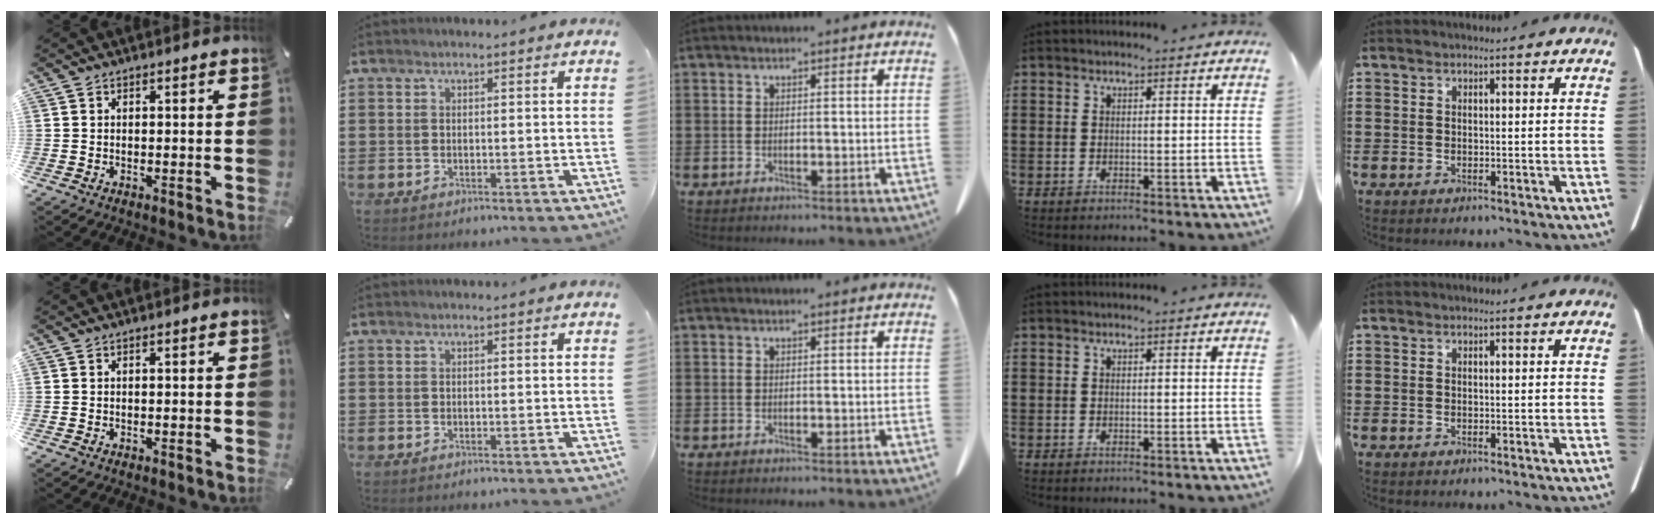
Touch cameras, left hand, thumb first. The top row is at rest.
{}